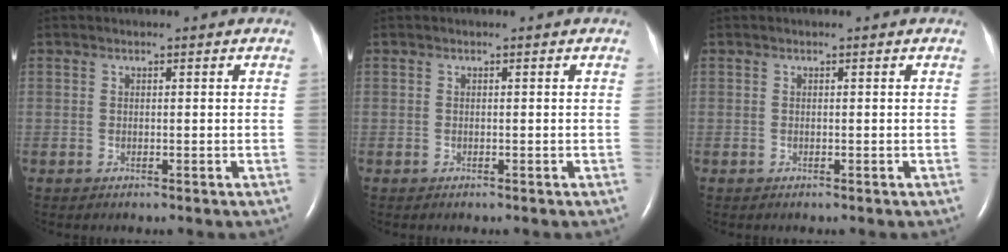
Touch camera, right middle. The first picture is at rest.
{"total": 0.0}
{"total": 0.0}